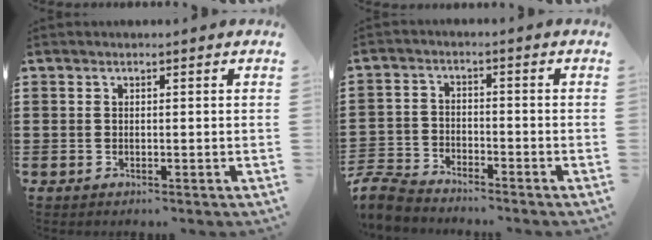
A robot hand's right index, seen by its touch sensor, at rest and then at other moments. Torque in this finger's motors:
{"motor_torque": [-1.70, 0.43, -1.05, -0.21]}